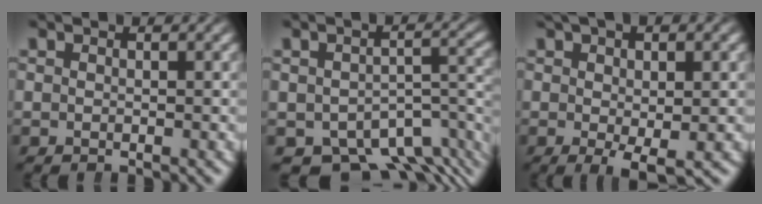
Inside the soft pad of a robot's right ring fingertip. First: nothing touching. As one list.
[{"total": 10.7, "force": [-7.6, 5.9, 4.8], "torque": [-0.050, -0.027, -0.110]}, {"total": 3.5, "force": [-0.3, 0.9, 3.4], "torque": [-0.053, -0.011, 0.004]}]